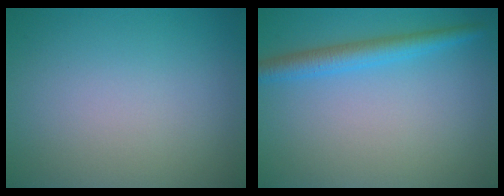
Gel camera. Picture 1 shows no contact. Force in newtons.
{"total": 3.0, "press": 3.0, "slide": 0.0}